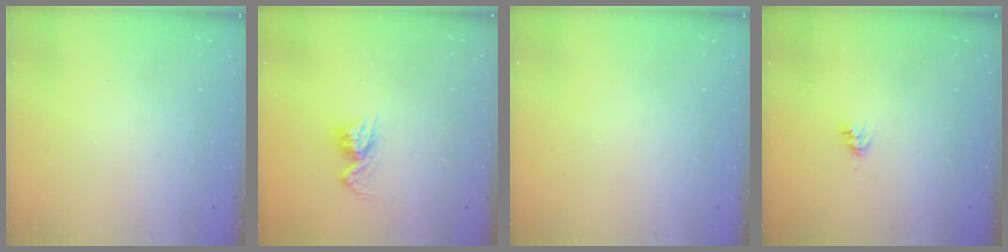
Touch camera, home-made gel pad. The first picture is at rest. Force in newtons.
{"total": 8.1, "press": 8.1, "slide": 0.8}
{"total": 0.0}
{"total": 3.5, "press": 3.4, "slide": 0.5}